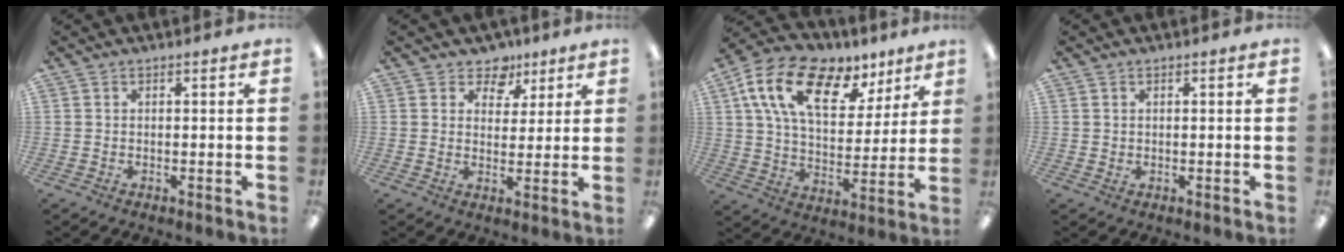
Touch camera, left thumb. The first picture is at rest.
{"total": 6.6, "force": [4.5, 4.6, 1.5], "torque": [-0.019, -0.023, 0.079]}
{"total": 19.6, "force": [10.4, 10.5, 12.9], "torque": [-0.234, -0.034, 0.185]}
{"total": 0.7, "force": [0.4, 0.6, 0.0], "torque": [0.000, 0.003, 0.006]}